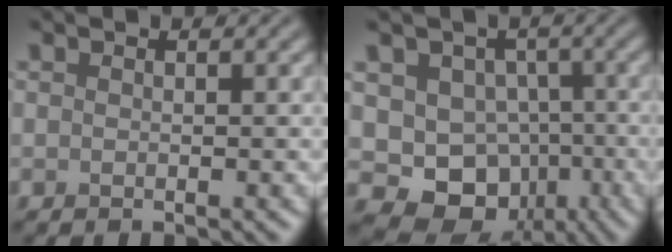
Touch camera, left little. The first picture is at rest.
{"total": 8.3, "force": [-2.5, 7.2, 3.3], "torque": [-0.039, -0.008, -0.051]}